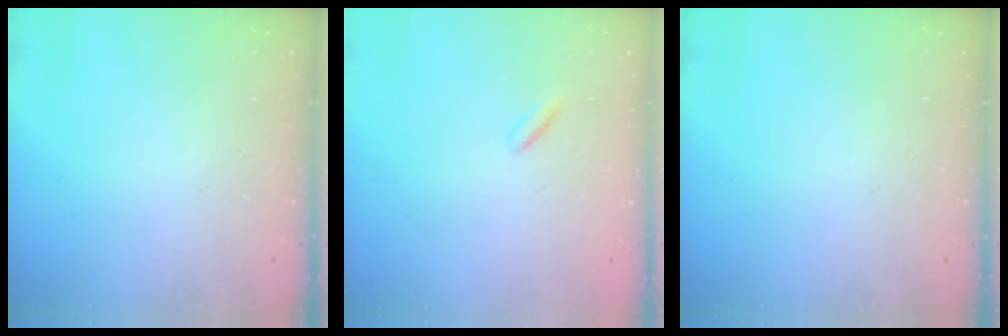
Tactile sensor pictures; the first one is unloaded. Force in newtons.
{"total": 1.3, "press": 1.1, "slide": 0.6}
{"total": 0.0}